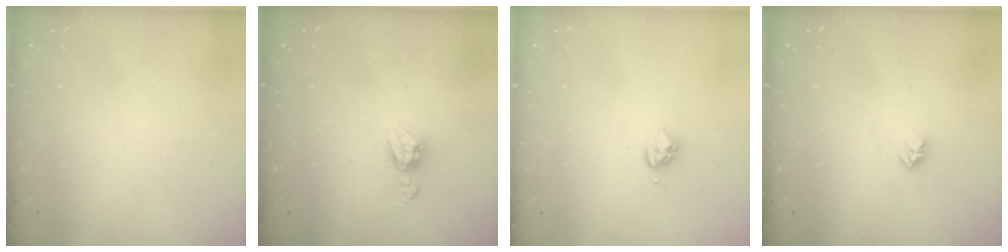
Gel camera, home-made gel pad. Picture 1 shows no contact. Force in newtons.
{"total": 6.2, "press": 6.2, "slide": 0.5}
{"total": 3.9, "press": 3.8, "slide": 0.4}
{"total": 2.6, "press": 2.6, "slide": 0.4}